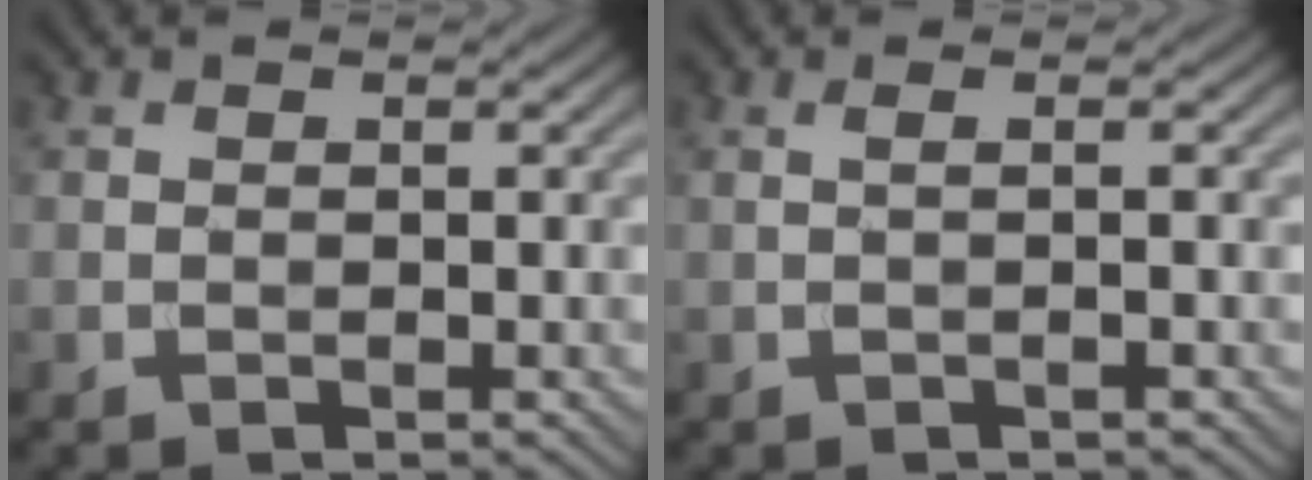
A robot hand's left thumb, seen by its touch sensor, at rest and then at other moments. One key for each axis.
{"total": 1.5, "fx": 0.0, "fy": 0.2, "fz": 1.5, "tx": -0.022, "ty": 0.006, "tz": -0.006}